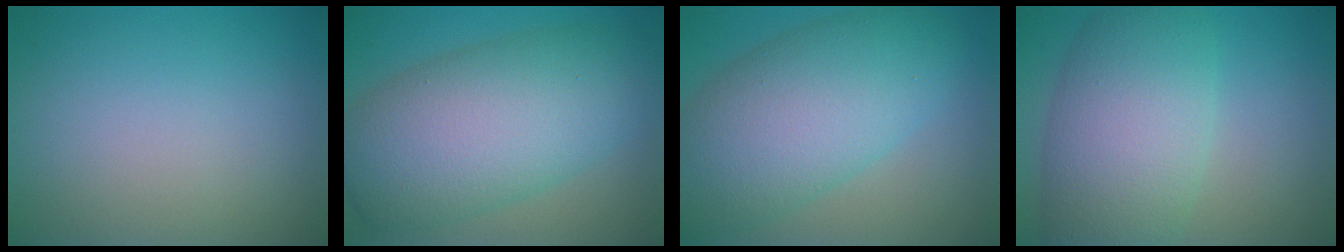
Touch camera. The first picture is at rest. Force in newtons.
{"total": 11.1, "press": 11.1, "slide": 0.3}
{"total": 10.0, "press": 10.0, "slide": 0.2}
{"total": 8.8, "press": 8.8, "slide": 0.5}